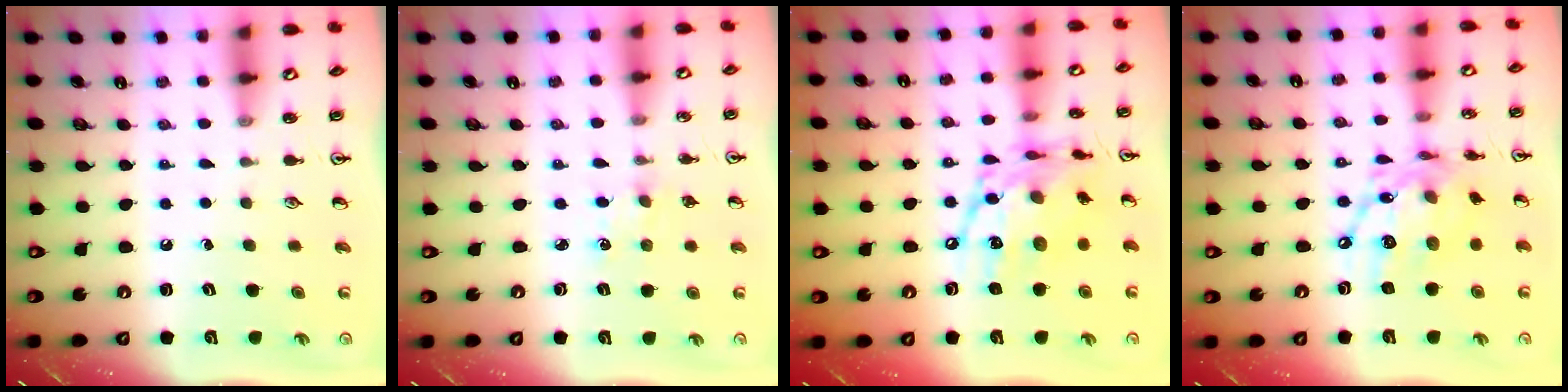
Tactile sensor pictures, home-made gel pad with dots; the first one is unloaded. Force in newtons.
{"total": 2.9, "press": 2.8, "slide": 0.4}
{"total": 16.0, "press": 15.9, "slide": 0.9}
{"total": 15.3, "press": 15.3, "slide": 1.0}